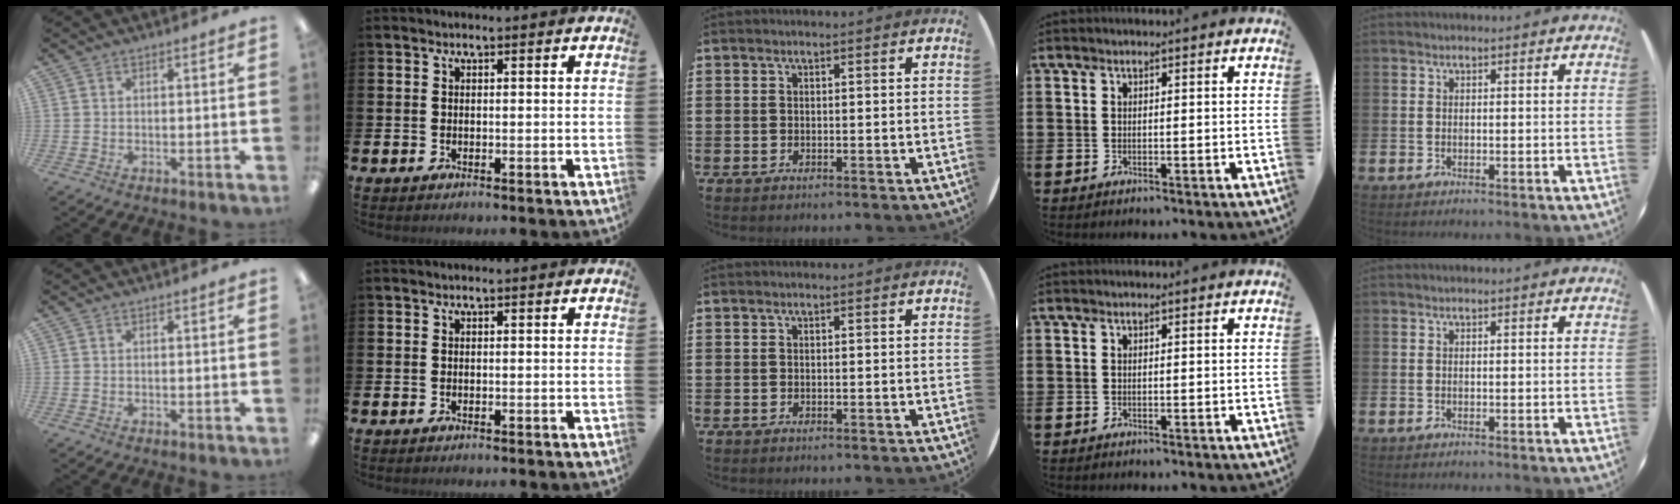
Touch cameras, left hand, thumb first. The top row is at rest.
{}